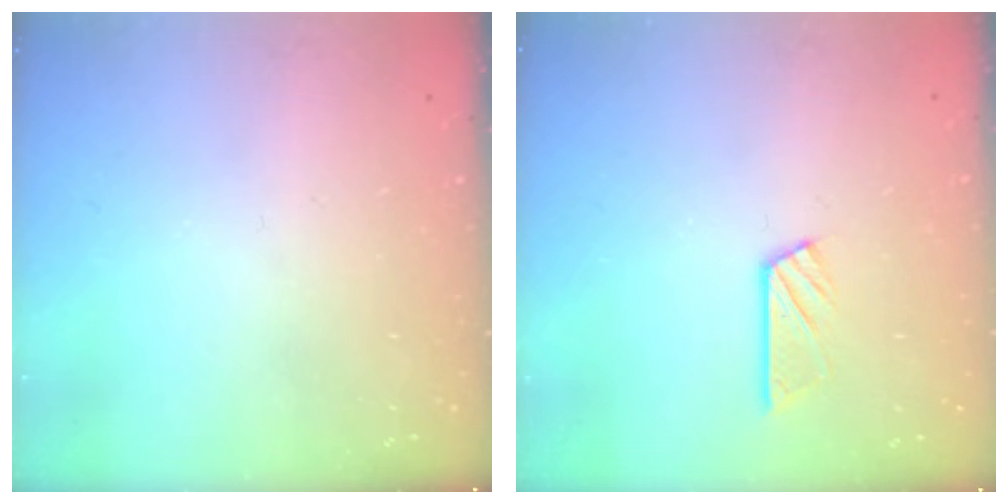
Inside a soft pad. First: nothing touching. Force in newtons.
{"total": 5.7, "press": 5.7, "slide": 0.5}